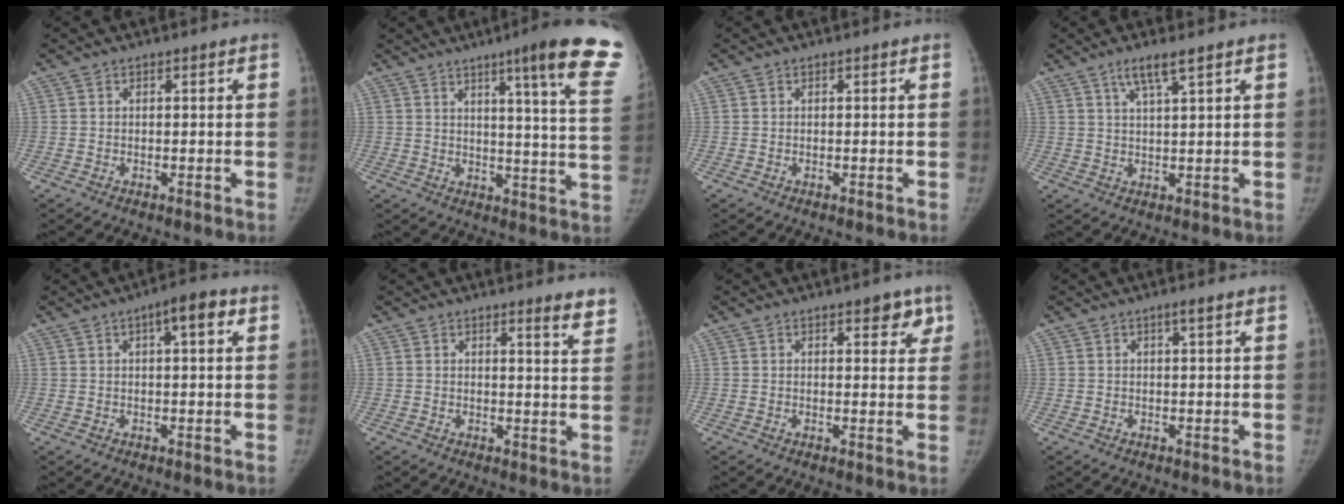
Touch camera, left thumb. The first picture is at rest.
{"total": 19.4, "force": [12.4, 1.1, 14.8], "torque": [-0.172, -0.067, 0.144]}
{"total": 0.0}
{"total": 4.5, "force": [2.8, 0.3, 3.5], "torque": [-0.071, -0.010, 0.058]}
{"total": 5.2, "force": [1.9, 1.5, 4.6], "torque": [-0.060, 0.012, 0.022]}
{"total": 4.3, "force": [3.6, 0.6, 2.4], "torque": [-0.019, -0.026, 0.036]}
{"total": 4.2, "force": [2.5, 2.0, 2.8], "torque": [-0.006, -0.009, 0.026]}
{"total": 1.3, "force": [0.7, 0.0, 1.1], "torque": [-0.019, -0.001, 0.011]}